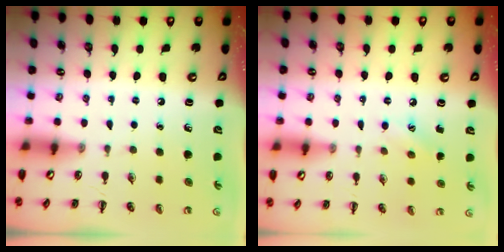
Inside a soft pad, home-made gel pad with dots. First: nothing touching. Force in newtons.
{"total": 6.3, "press": 6.0, "slide": 1.8}